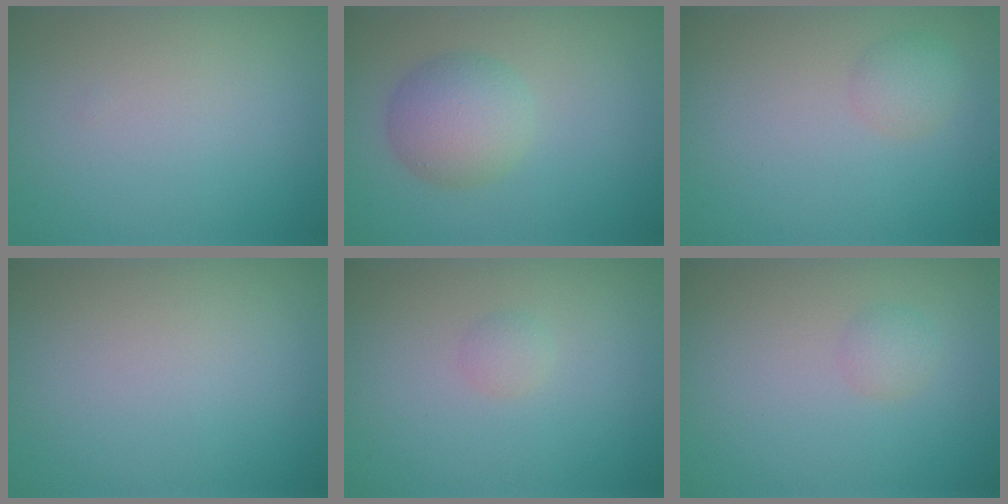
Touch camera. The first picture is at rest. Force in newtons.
{"total": 4.0, "press": 4.0, "slide": 0.1}
{"total": 1.6, "press": 1.6, "slide": 0.1}
{"total": 0.0}
{"total": 0.9, "press": 0.9, "slide": 0.0}
{"total": 1.2, "press": 1.2, "slide": 0.0}